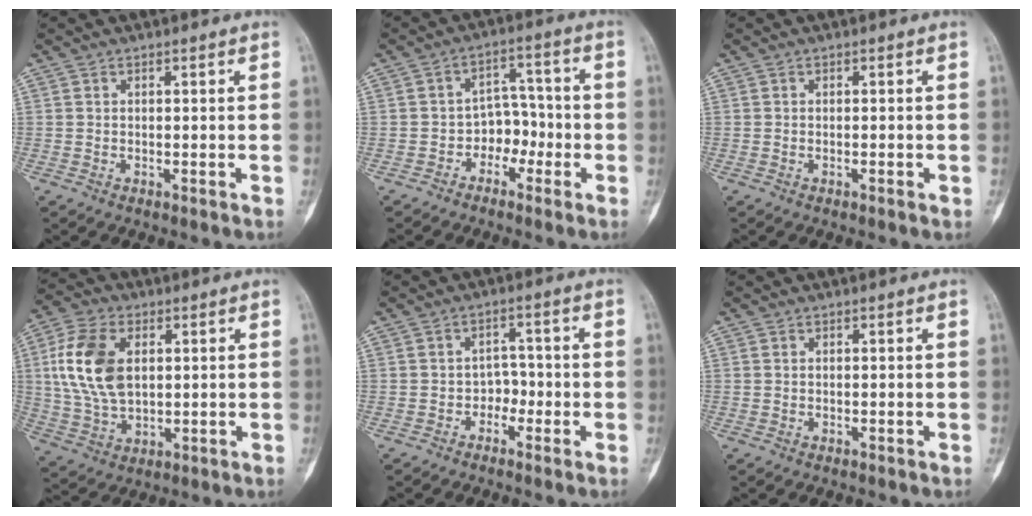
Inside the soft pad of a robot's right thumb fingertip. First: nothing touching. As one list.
[{"total": 5.9, "force": [-2.6, 4.5, 2.7], "torque": [-0.004, 0.037, -0.053]}, {"total": 0.8, "force": [-0.3, 0.2, 0.7], "torque": [-0.013, -0.001, -0.004]}, {"total": 13.6, "force": [2.4, 8.6, 10.3], "torque": [-0.204, 0.001, 0.048]}, {"total": 3.2, "force": [-1.6, 2.4, 1.3], "torque": [0.005, 0.020, -0.034]}, {"total": 0.0}]